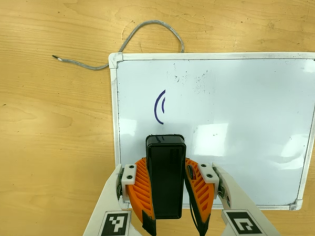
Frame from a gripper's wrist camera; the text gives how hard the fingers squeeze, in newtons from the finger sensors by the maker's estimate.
{"total": 6.8, "left": 6.0, "right": 7.5}